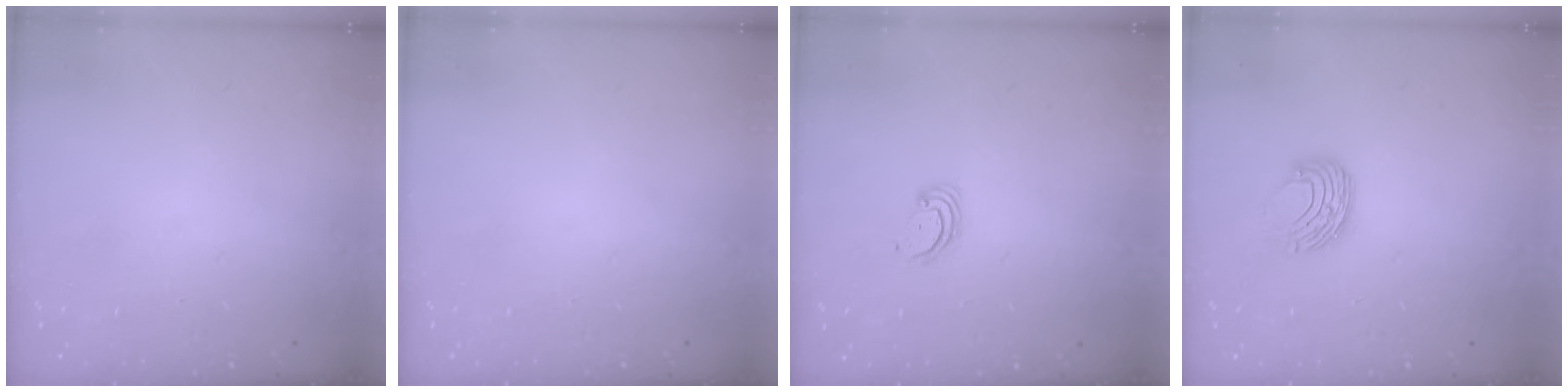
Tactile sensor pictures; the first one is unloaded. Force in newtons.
{"total": 0.0}
{"total": 2.8, "press": 2.8, "slide": 0.2}
{"total": 8.0, "press": 7.9, "slide": 0.4}